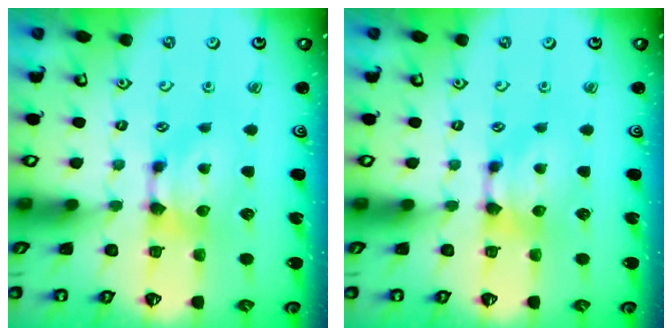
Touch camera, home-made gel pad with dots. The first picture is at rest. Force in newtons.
{"total": 0.0}